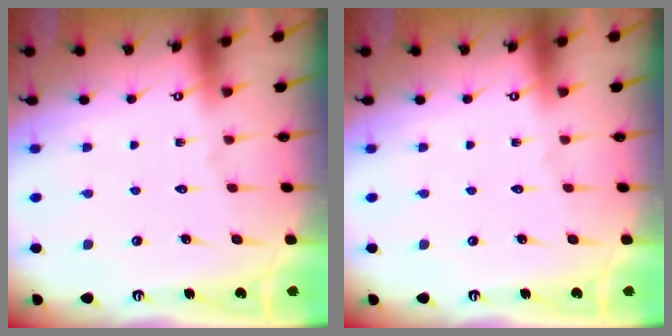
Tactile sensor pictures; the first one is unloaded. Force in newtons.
{"total": 0.0}